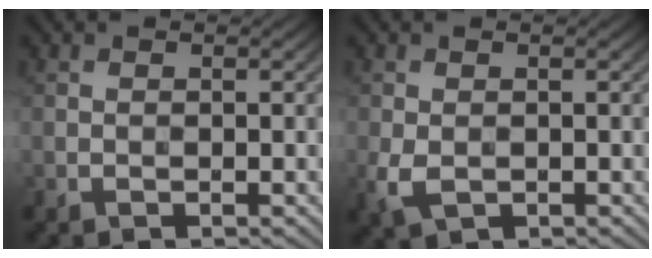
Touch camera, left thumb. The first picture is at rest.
{"total": 3.1, "force": [-0.9, 2.2, 2.1], "torque": [-0.060, -0.015, -0.017]}